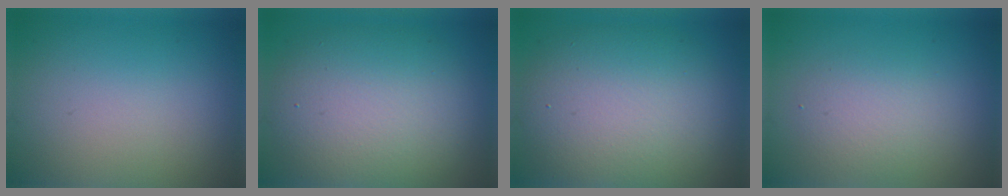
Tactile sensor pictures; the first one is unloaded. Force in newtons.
{"total": 8.8, "press": 8.7, "slide": 0.9}
{"total": 9.3, "press": 9.3, "slide": 0.5}
{"total": 2.7, "press": 2.7, "slide": 0.1}